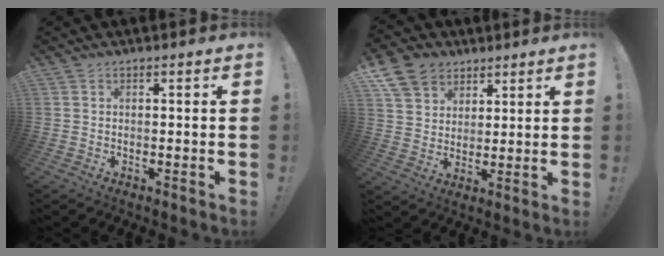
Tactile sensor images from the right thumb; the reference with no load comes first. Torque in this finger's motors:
{"motor_torque": [0.14, 0.20, 0.32, 0.89, 0.05]}